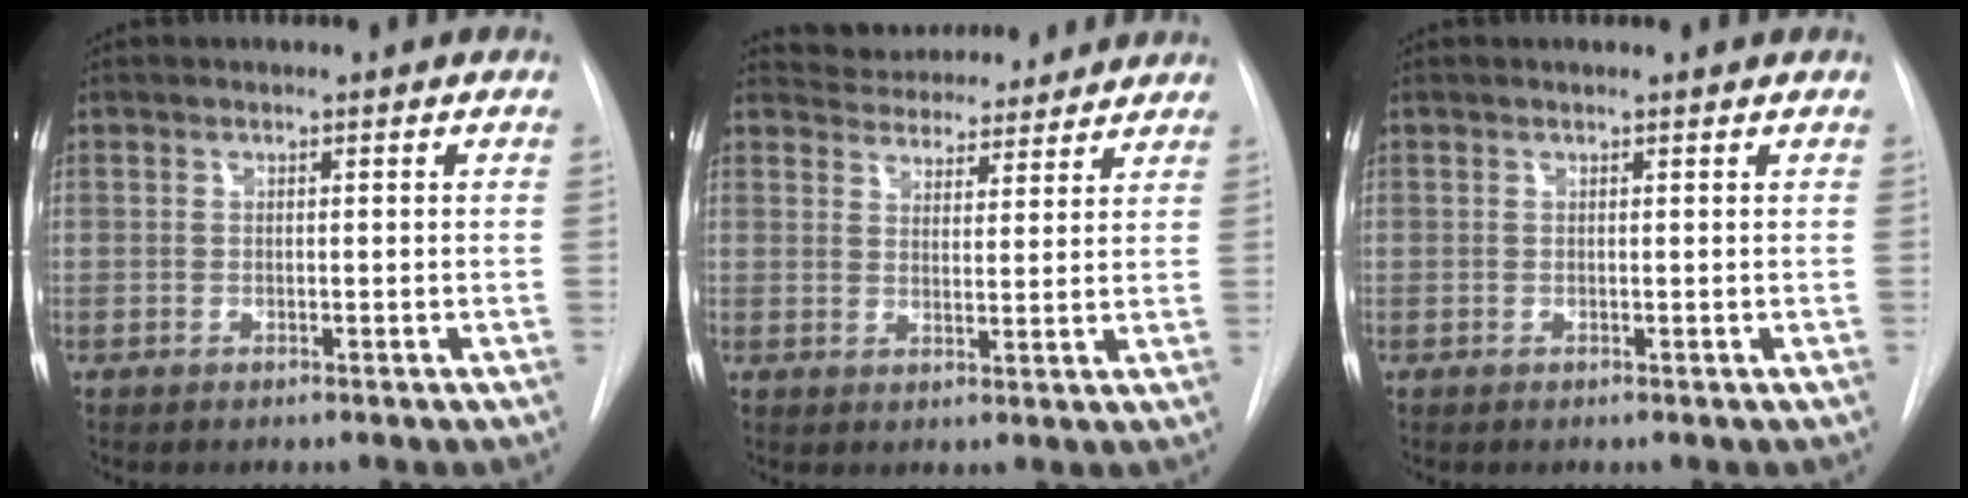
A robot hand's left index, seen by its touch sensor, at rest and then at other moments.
{"total": 9.7, "force": [9.1, 2.6, 1.7], "torque": [-0.019, 0.012, 0.126]}
{"total": 0.0}